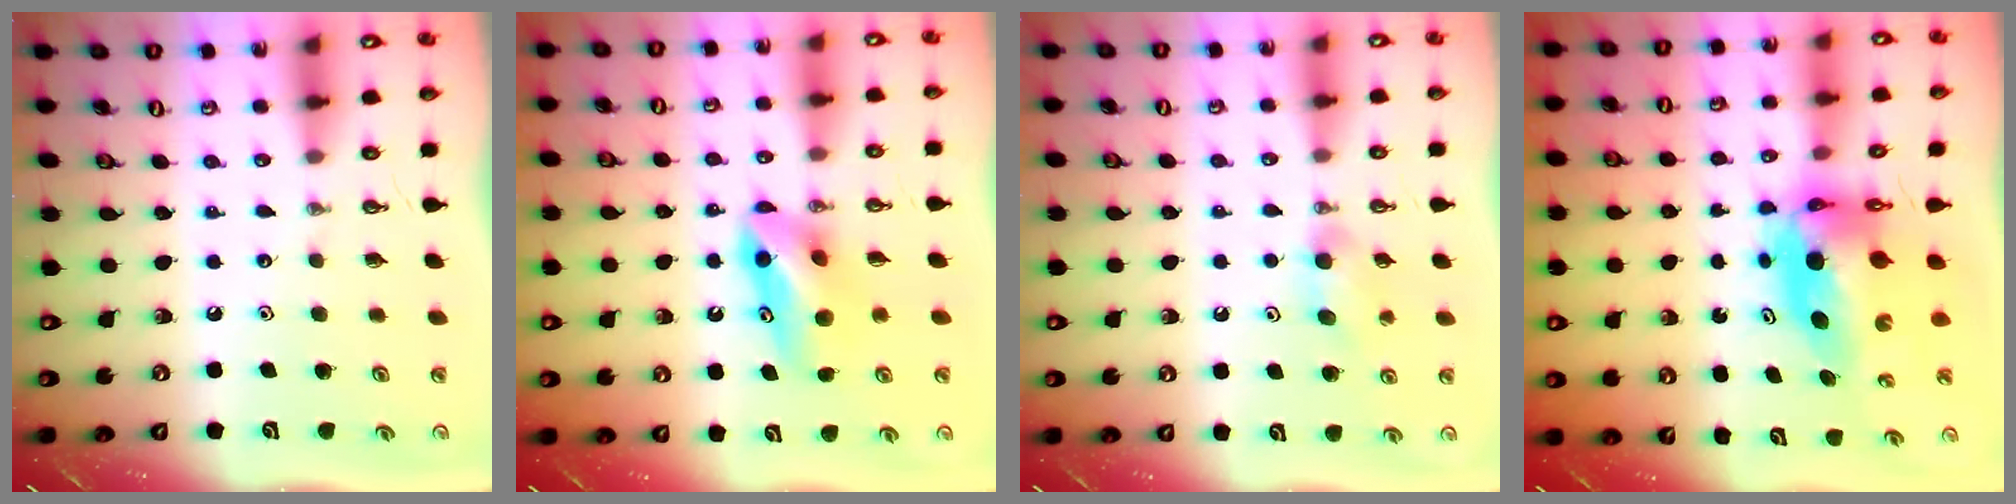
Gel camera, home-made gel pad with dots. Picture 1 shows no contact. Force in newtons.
{"total": 8.5, "press": 8.0, "slide": 3.0}
{"total": 4.9, "press": 4.7, "slide": 1.4}
{"total": 8.3, "press": 8.3, "slide": 0.7}